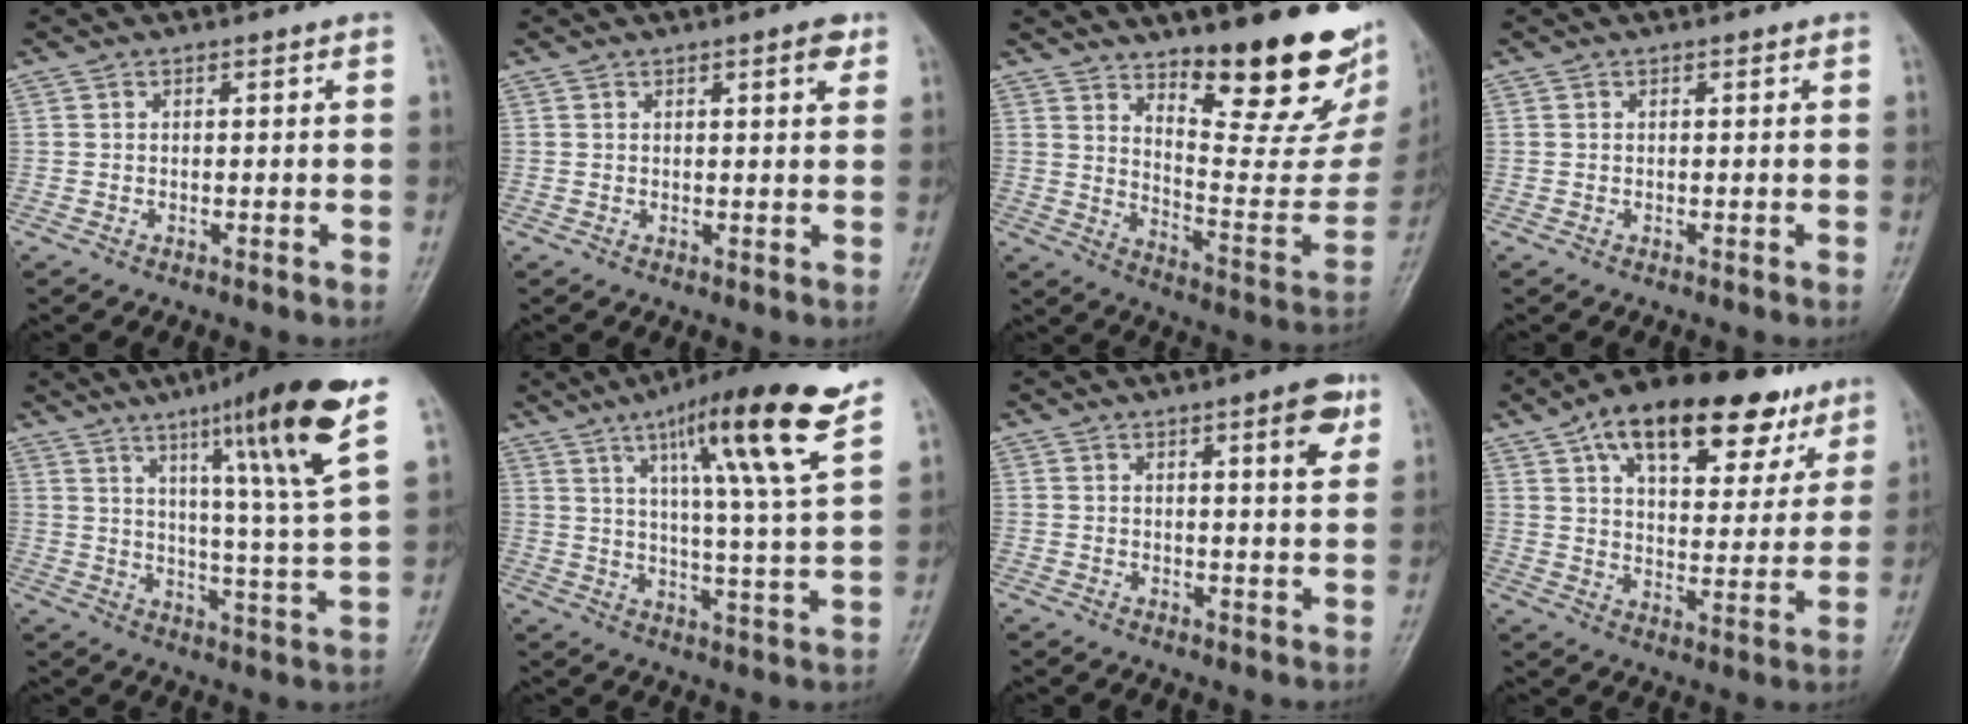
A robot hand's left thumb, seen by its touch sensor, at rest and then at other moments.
{"total": 2.8, "force": [1.6, 0.8, 2.2], "torque": [-0.025, -0.005, 0.018]}
{"total": 24.6, "force": [15.5, 7.5, 17.5], "torque": [-0.200, -0.098, 0.234]}
{"total": 0.0}
{"total": 19.4, "force": [10.4, 0.8, 16.4], "torque": [-0.230, -0.048, 0.152]}
{"total": 18.1, "force": [10.5, 0.9, 14.7], "torque": [-0.216, -0.048, 0.157]}
{"total": 6.0, "force": [3.0, 1.3, 5.0], "torque": [-0.058, -0.013, 0.037]}
{"total": 22.9, "force": [13.2, 10.8, 15.2], "torque": [-0.189, -0.014, 0.202]}